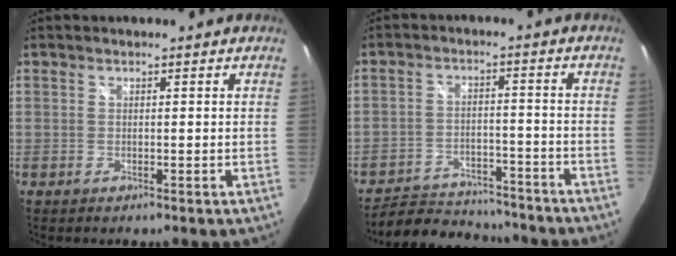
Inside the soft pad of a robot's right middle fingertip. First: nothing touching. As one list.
[{"total": 14.6, "force": [-13.0, 4.6, 4.7], "torque": [-0.108, 0.010, -0.183]}]